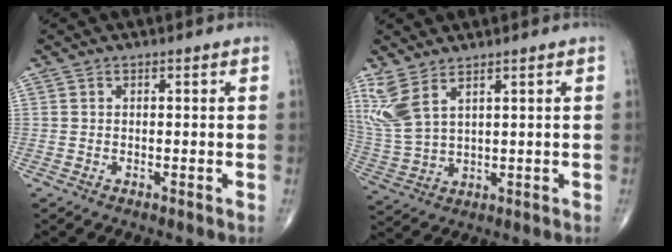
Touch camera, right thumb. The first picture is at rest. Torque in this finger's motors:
{"motor_torque": [-0.35, 0.28, 0.82, 0.68, 0.12]}